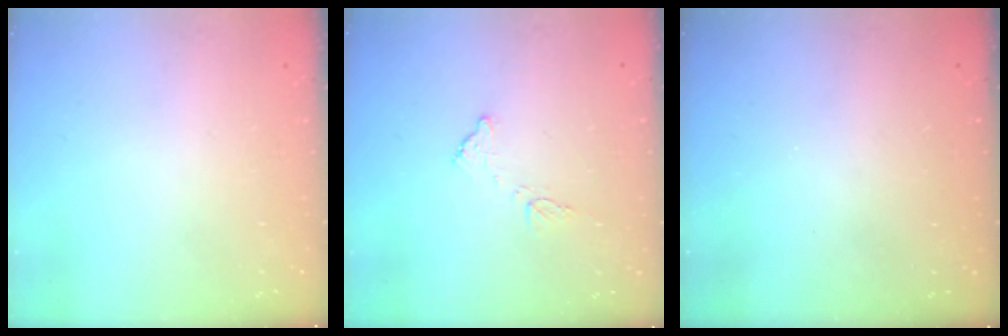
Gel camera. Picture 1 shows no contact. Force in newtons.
{"total": 8.2, "press": 8.2, "slide": 0.4}
{"total": 3.1, "press": 3.1, "slide": 0.1}